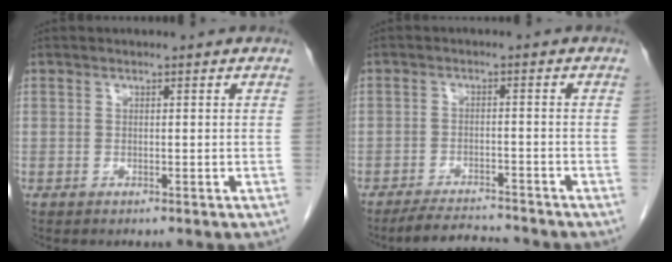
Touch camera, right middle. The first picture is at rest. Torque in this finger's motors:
{"motor_torque": [0.47, -0.23, 0.04, 0.02]}